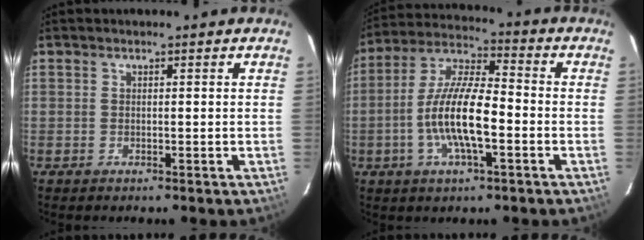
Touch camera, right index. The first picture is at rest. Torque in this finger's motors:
{"motor_torque": [1.14, -0.37, 0.99, 0.21]}